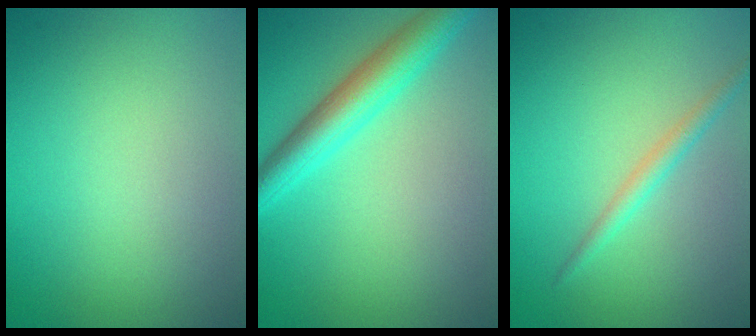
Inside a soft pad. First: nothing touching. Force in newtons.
{"total": 4.8, "press": 4.8, "slide": 0.1}
{"total": 1.6, "press": 1.6, "slide": 0.1}